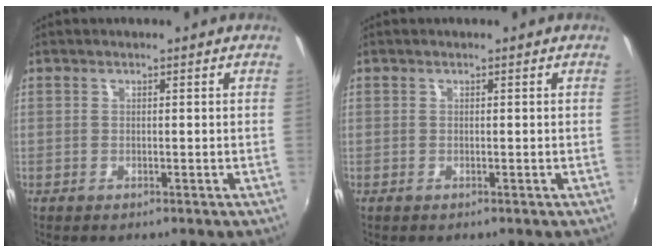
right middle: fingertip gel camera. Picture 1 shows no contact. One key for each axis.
{"total": 0.0}